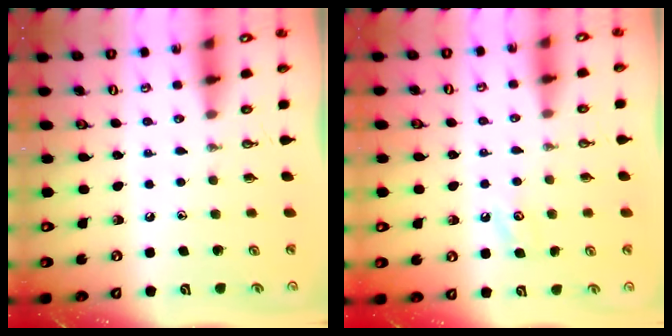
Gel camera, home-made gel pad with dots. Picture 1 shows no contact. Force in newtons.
{"total": 3.5, "press": 3.5, "slide": 0.4}